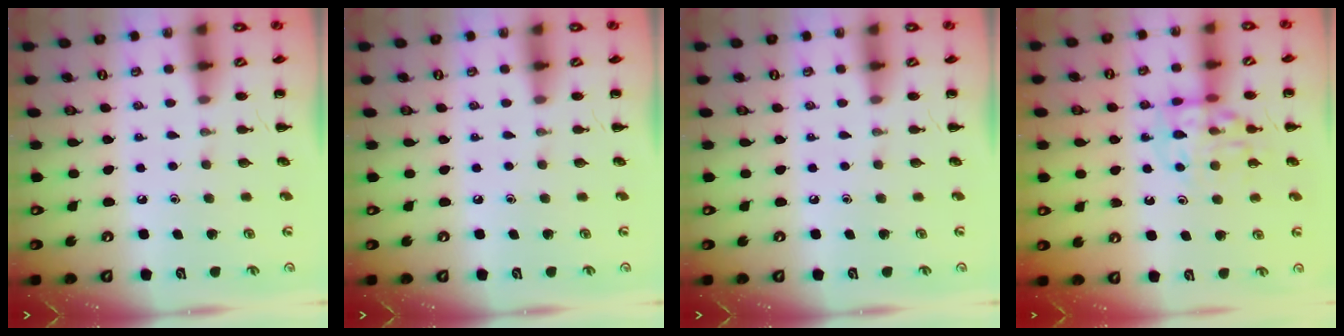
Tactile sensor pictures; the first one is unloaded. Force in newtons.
{"total": 0.0}
{"total": 0.0}
{"total": 11.9, "press": 11.8, "slide": 1.7}